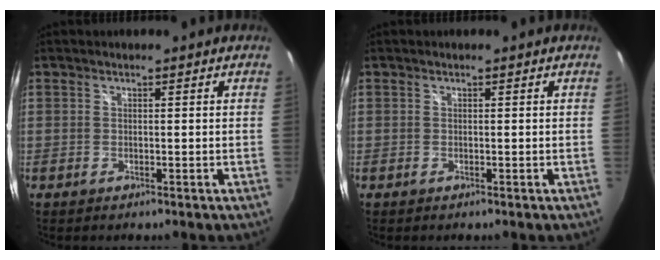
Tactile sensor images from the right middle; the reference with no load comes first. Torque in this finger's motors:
{"motor_torque": [0.03, 0.03, -0.01, 0.00]}